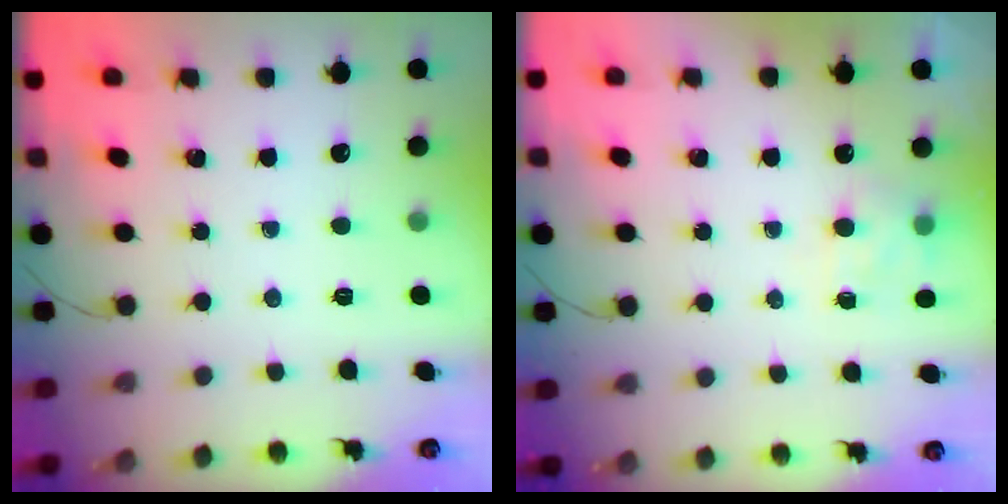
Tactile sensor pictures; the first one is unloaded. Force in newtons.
{"total": 6.6, "press": 6.5, "slide": 1.5}